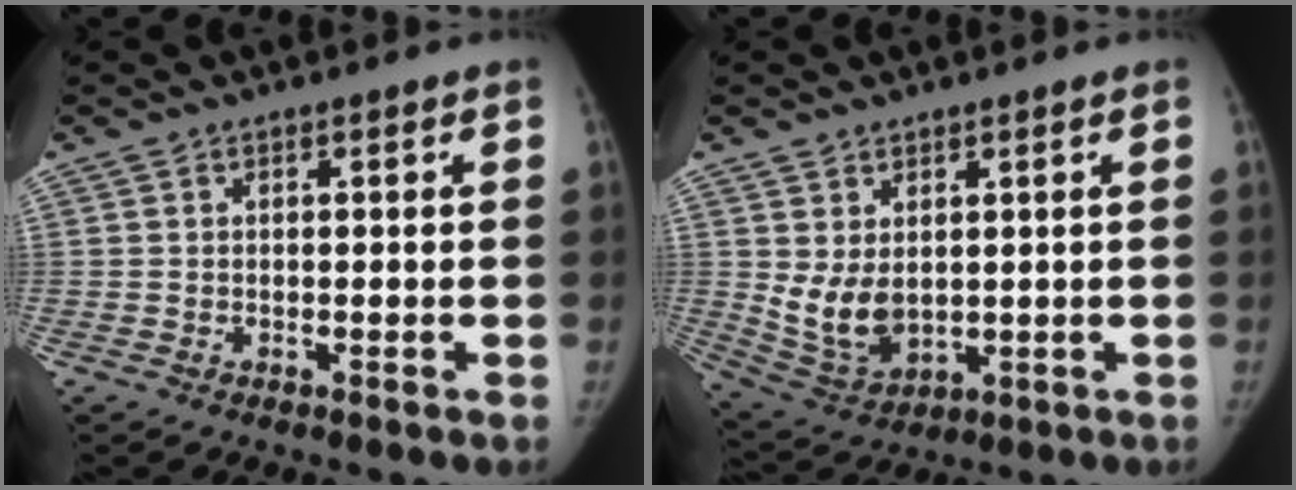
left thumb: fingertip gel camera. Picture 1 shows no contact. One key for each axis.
{"total": 7.7, "fx": 1.2, "fy": 5.1, "fz": 5.6, "tx": -0.090, "ty": -0.021, "tz": 0.047}